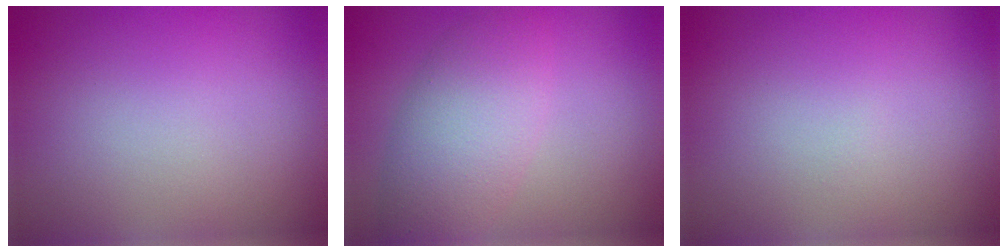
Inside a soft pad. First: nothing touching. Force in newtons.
{"total": 5.5, "press": 5.5, "slide": 0.2}
{"total": 0.0}